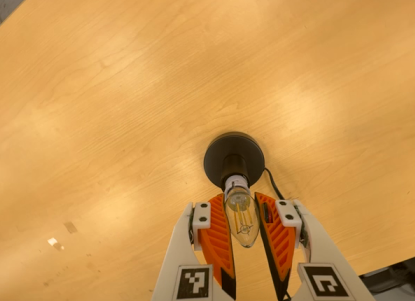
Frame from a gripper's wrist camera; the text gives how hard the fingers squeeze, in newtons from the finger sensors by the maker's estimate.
{"total": 16.3, "left": 16.7, "right": 15.9}